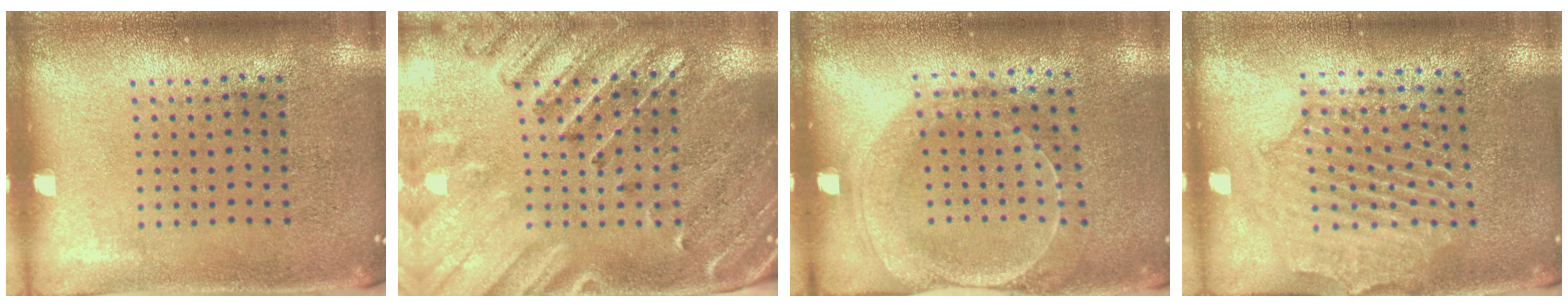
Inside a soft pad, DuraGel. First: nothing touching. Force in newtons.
{"total": 2.9, "press": 2.7, "slide": 1.0}
{"total": 1.7, "press": 1.7, "slide": 0.3}
{"total": 2.0, "press": 1.9, "slide": 0.5}